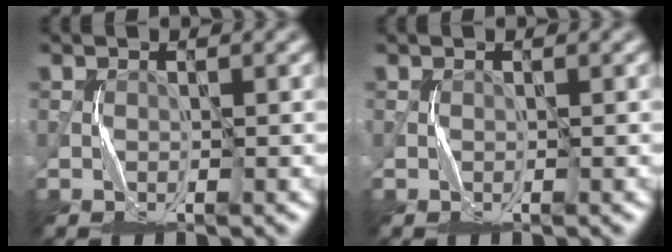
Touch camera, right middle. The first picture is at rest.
{"total": 0.0}